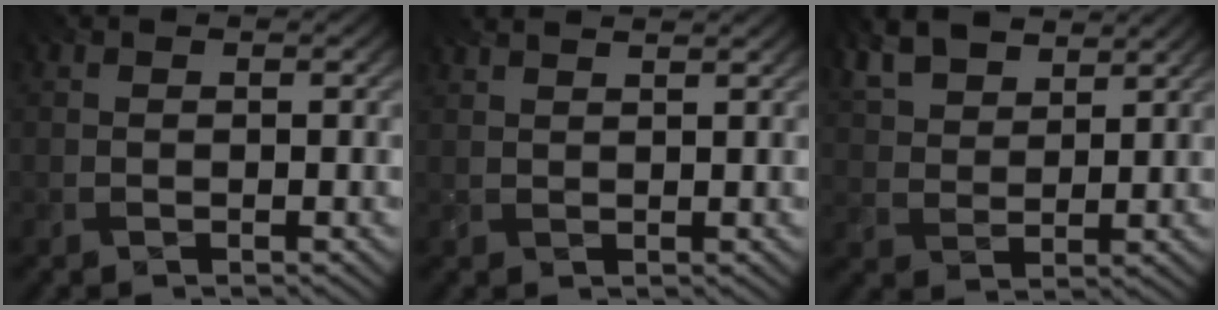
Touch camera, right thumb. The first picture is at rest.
{"total": 2.9, "force": [2.4, 0.3, 1.5], "torque": [-0.018, 0.001, 0.025]}
{"total": 9.1, "force": [6.2, 4.0, 5.2], "torque": [-0.144, 0.008, 0.109]}